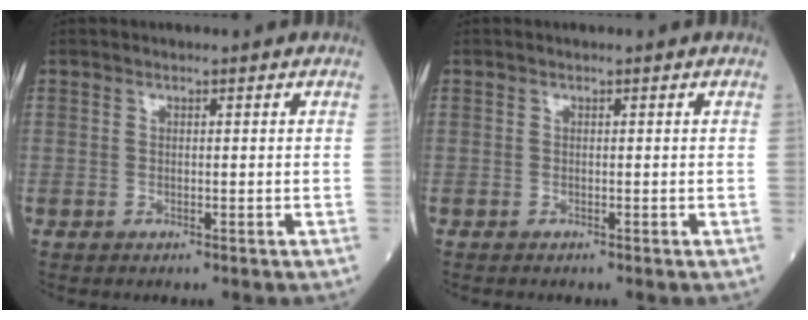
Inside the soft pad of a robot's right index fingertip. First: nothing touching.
{"total": 0.0}